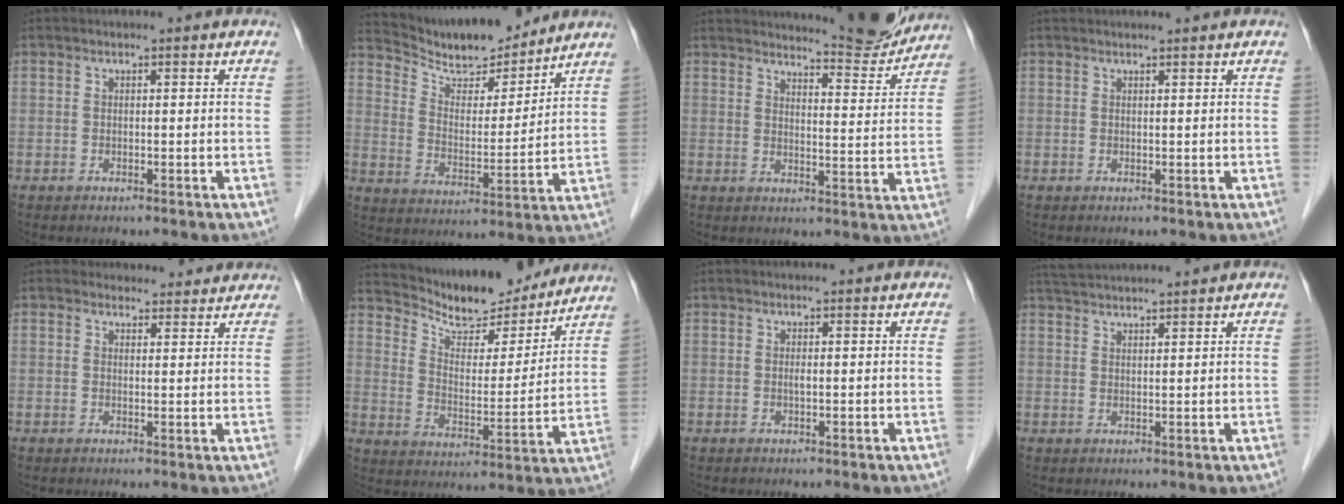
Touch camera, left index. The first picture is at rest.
{"total": 14.3, "force": [13.4, 2.9, 4.1], "torque": [-0.074, -0.008, 0.216]}
{"total": 10.7, "force": [10.4, 0.3, 2.1], "torque": [-0.025, -0.030, 0.128]}
{"total": 3.2, "force": [2.9, -0.1, 1.2], "torque": [-0.011, 0.020, 0.037]}
{"total": 5.1, "force": [4.7, 1.8, 0.0], "torque": [0.009, 0.006, 0.046]}
{"total": 16.1, "force": [15.0, 3.9, 4.4], "torque": [-0.069, -0.014, 0.222]}
{"total": 0.6, "force": [0.0, 0.0, 0.6], "torque": [-0.013, 0.000, -0.001]}
{"total": 8.0, "force": [7.5, -0.6, 2.7], "torque": [-0.049, 0.032, 0.119]}